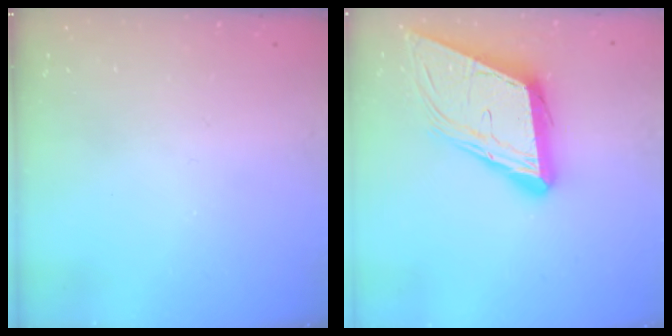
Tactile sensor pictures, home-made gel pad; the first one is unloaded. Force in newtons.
{"total": 14.8, "press": 14.1, "slide": 4.2}